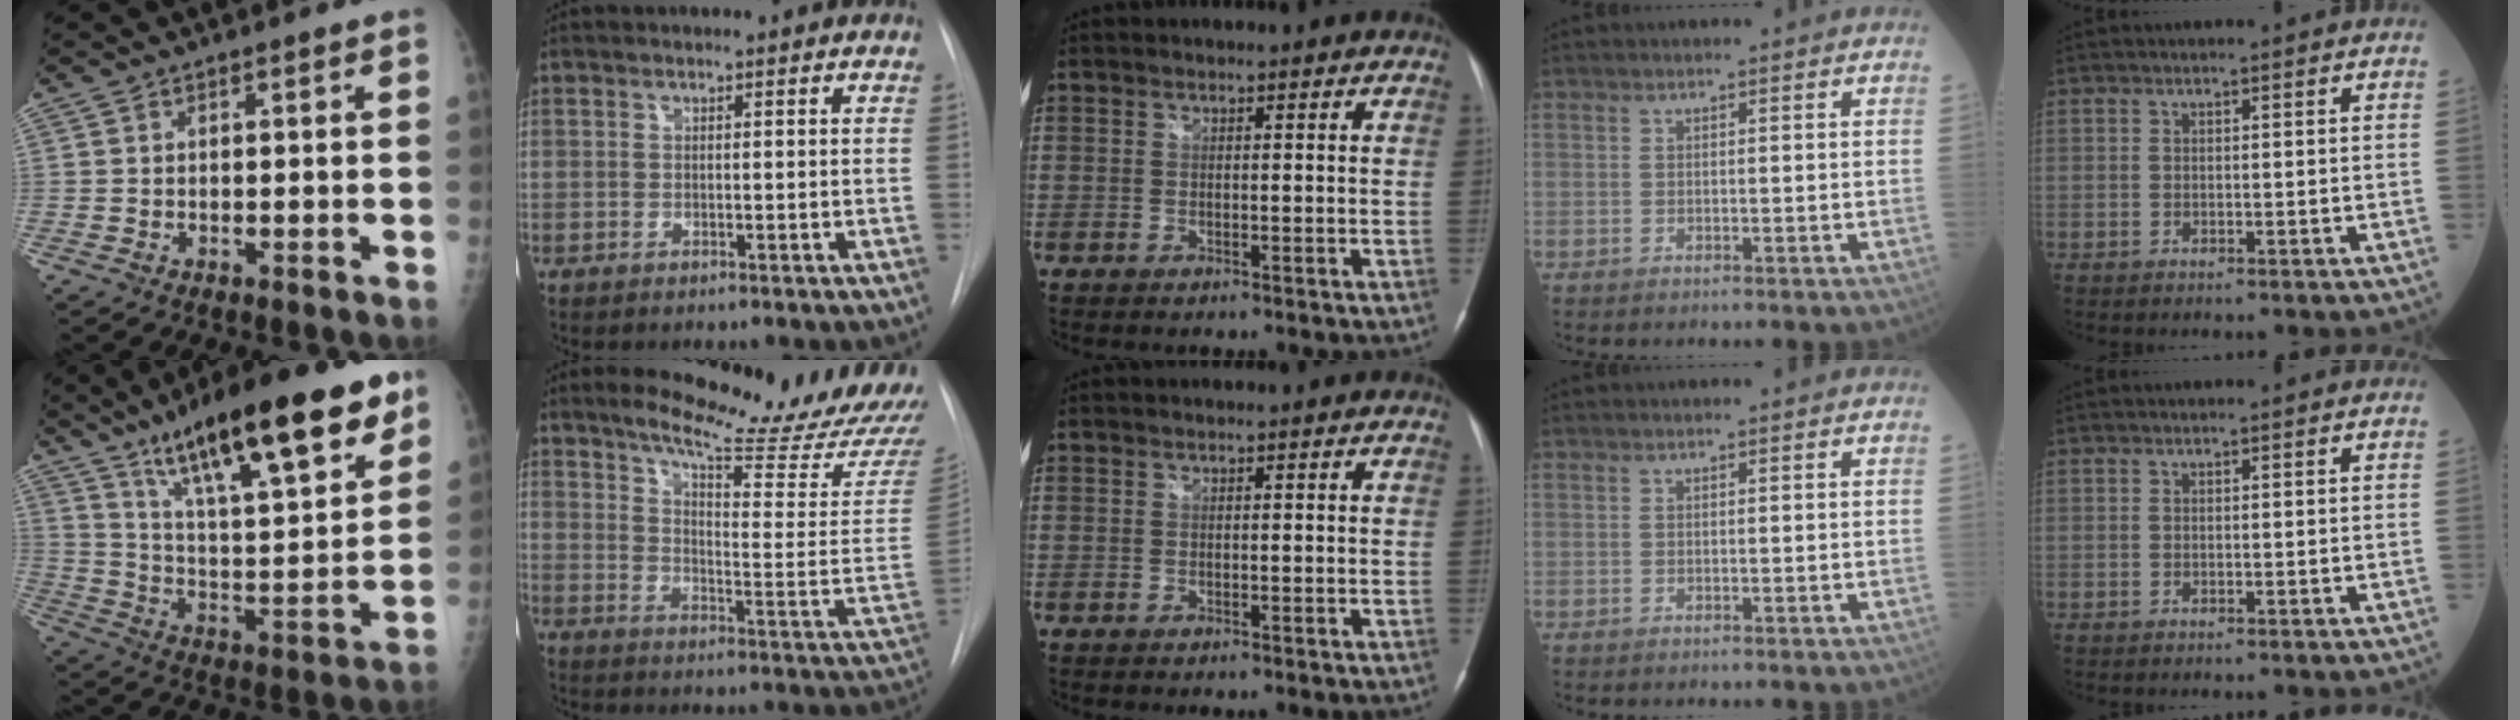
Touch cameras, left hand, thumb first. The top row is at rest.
{"thumb": {"total": 27.0, "force": [16.5, 6.9, 20.2], "torque": [-0.295, -0.045, 0.271]}, "index": {"total": 21.1, "force": [19.2, 1.2, 8.7], "torque": [-0.130, -0.104, 0.243]}}